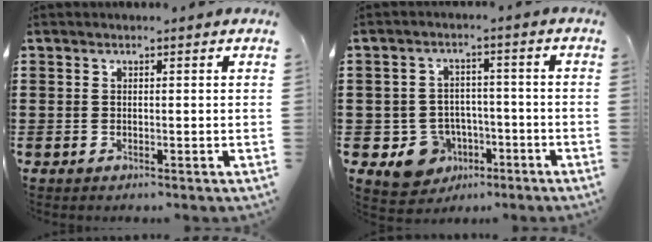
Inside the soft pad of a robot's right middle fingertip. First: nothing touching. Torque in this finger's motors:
{"motor_torque": [0.64, 0.22, 0.06, 0.03]}